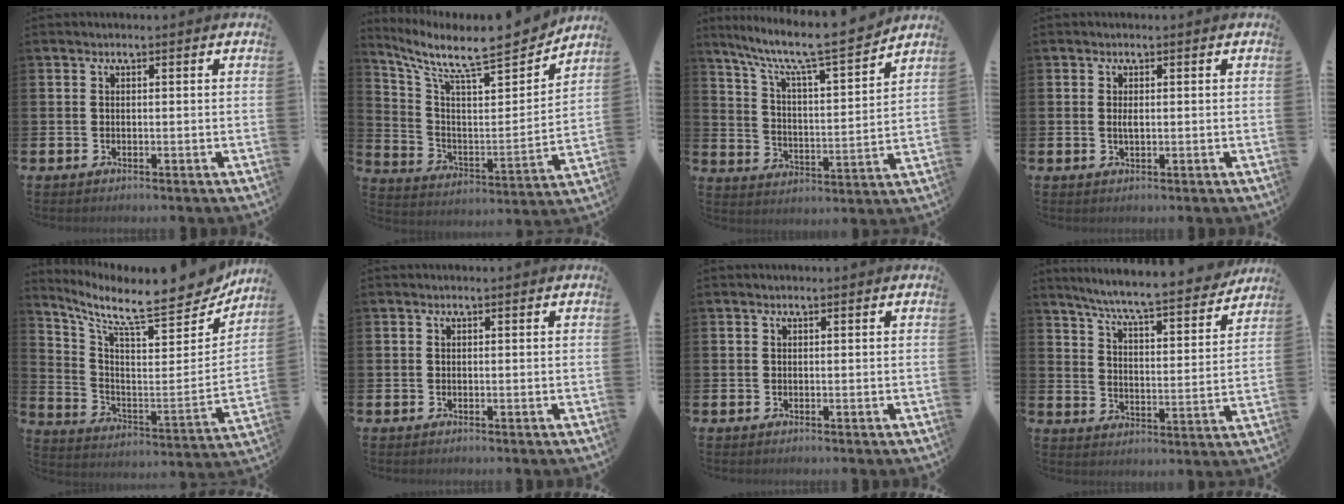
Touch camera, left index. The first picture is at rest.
{"total": 10.7, "force": [9.3, 1.7, 5.0], "torque": [-0.117, -0.077, 0.151]}
{"total": 9.1, "force": [8.2, 0.5, 3.9], "torque": [-0.105, -0.065, 0.134]}
{"total": 1.0, "force": [0.2, 0.4, 1.0], "torque": [-0.020, 0.003, 0.002]}
{"total": 10.8, "force": [9.3, 2.1, 5.0], "torque": [-0.111, -0.084, 0.148]}
{"total": 0.0}
{"total": 0.0}
{"total": 7.5, "force": [7.0, -0.1, 2.6], "torque": [-0.076, -0.056, 0.117]}